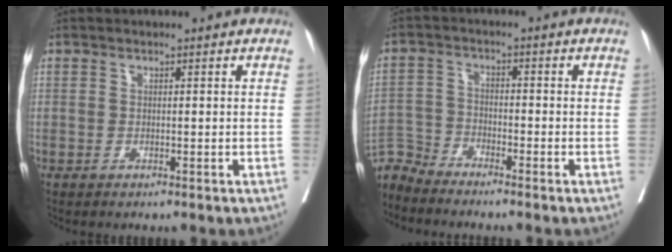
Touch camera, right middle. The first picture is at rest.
{"total": 4.6, "force": [-4.5, -0.3, -0.9], "torque": [0.017, -0.007, -0.091]}